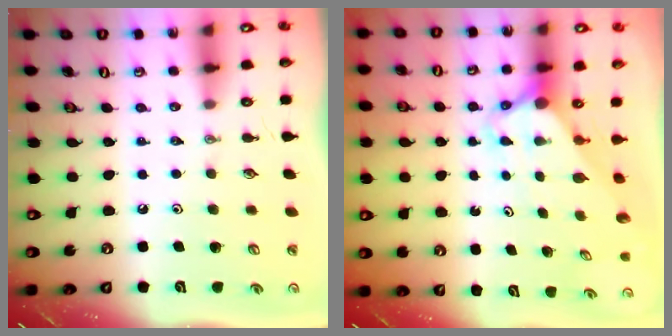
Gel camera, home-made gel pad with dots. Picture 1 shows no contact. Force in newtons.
{"total": 2.9, "press": 2.9, "slide": 0.2}